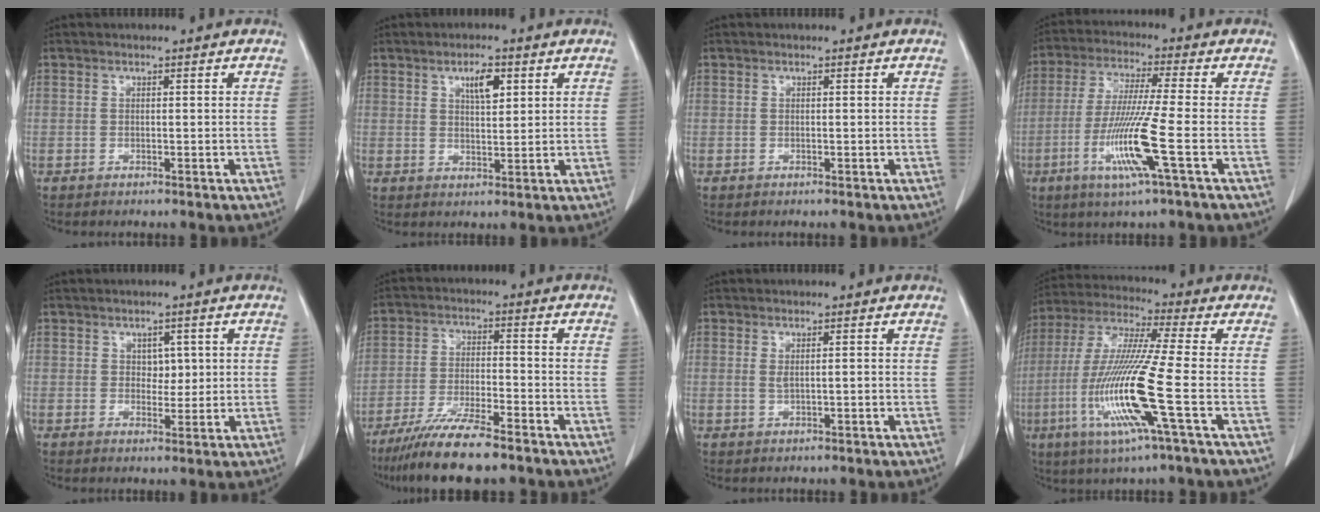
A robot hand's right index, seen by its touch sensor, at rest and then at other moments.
{"total": 4.3, "force": [2.0, 1.4, 3.5], "torque": [-0.060, -0.001, 0.036]}
{"total": 0.0}
{"total": 11.3, "force": [-3.7, -1.1, 10.6], "torque": [-0.216, -0.023, -0.076]}
{"total": 2.9, "force": [0.7, 1.8, 2.1], "torque": [-0.023, 0.000, 0.012]}
{"total": 11.9, "force": [-9.4, 1.2, 7.1], "torque": [-0.125, -0.028, -0.158]}
{"total": 1.3, "force": [0.1, 0.3, 1.3], "torque": [-0.025, -0.002, 0.006]}
{"total": 15.6, "force": [-4.5, -0.9, 14.9], "torque": [-0.313, -0.021, -0.094]}